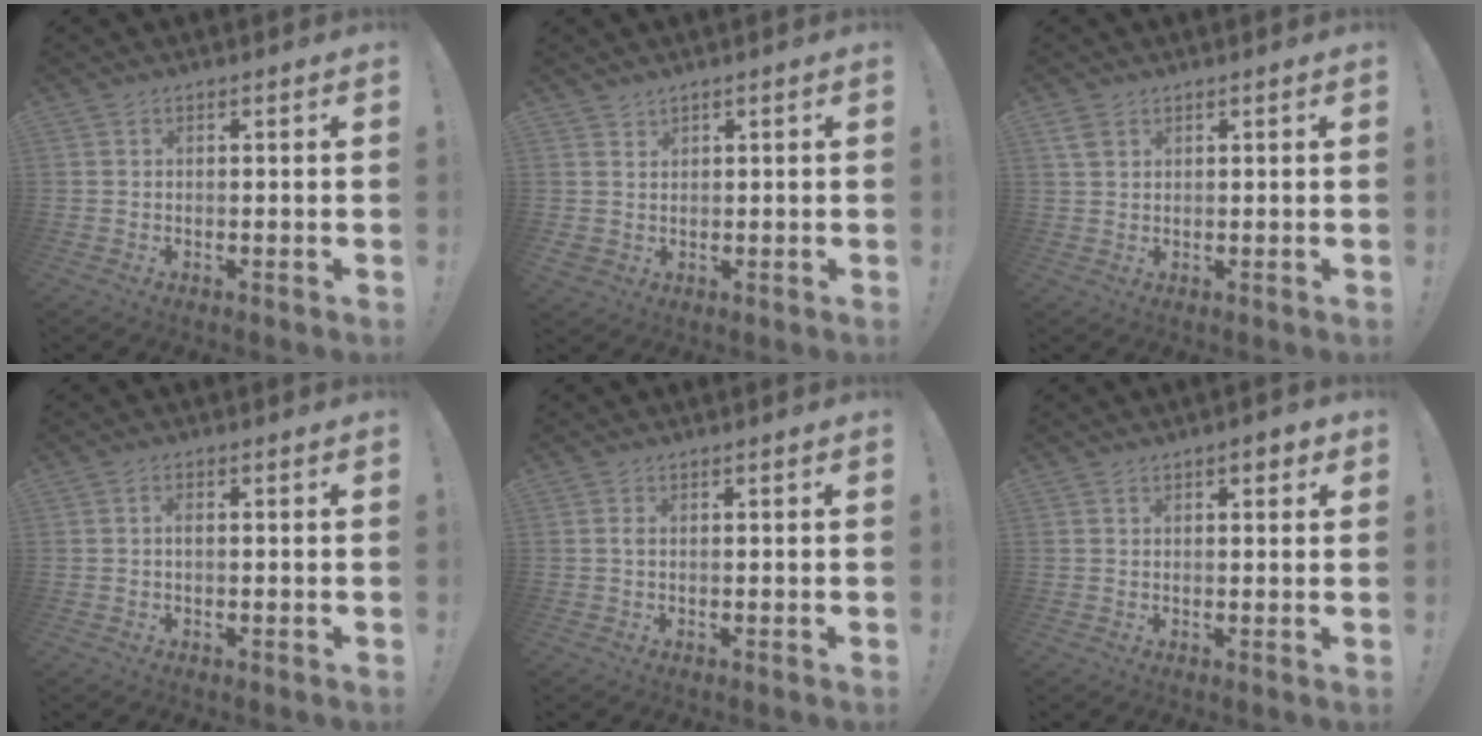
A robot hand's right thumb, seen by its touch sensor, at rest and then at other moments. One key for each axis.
{"total": 2.9, "fx": 1.9, "fy": 2.2, "fz": 0.0, "tx": 0.009, "ty": -0.012, "tz": 0.035}
{"total": 3.2, "fx": 1.8, "fy": 2.1, "fz": 1.7, "tx": -0.028, "ty": 0.000, "tz": 0.035}
{"total": 1.3, "fx": -0.2, "fy": 0.6, "fz": 1.2, "tx": -0.030, "ty": 0.007, "tz": -0.003}
{"total": 0.8, "fx": -0.2, "fy": 0.2, "fz": 0.7, "tx": -0.015, "ty": 0.002, "tz": -0.003}
{"total": 2.7, "fx": 1.2, "fy": 1.4, "fz": 2.0, "tx": -0.017, "ty": -0.003, "tz": 0.017}